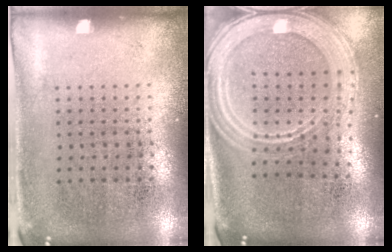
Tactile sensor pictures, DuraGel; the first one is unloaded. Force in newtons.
{"total": 3.0, "press": 2.5, "slide": 1.6}